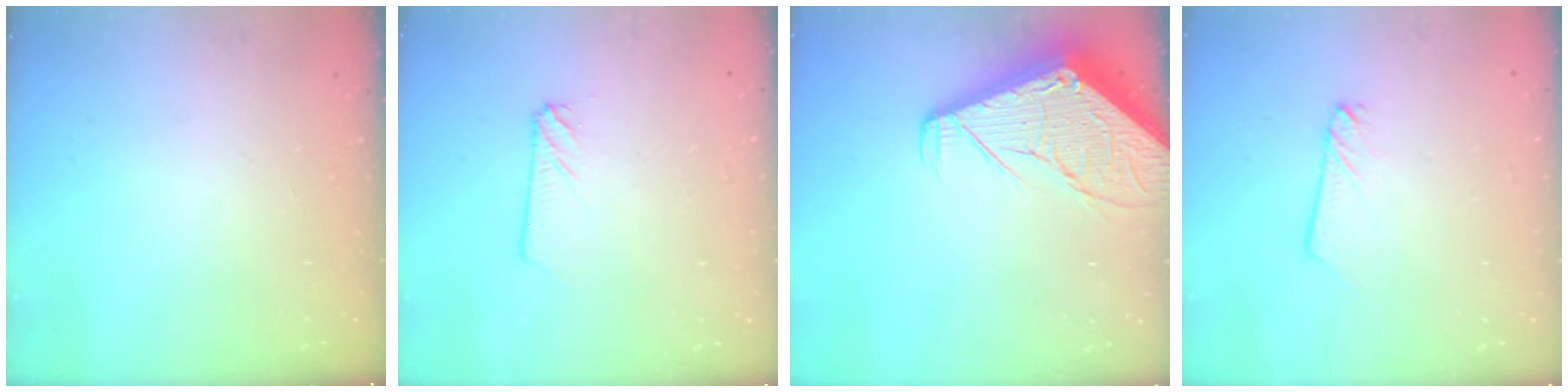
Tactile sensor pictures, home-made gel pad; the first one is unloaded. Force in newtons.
{"total": 2.7, "press": 2.7, "slide": 0.2}
{"total": 10.9, "press": 10.8, "slide": 1.2}
{"total": 2.1, "press": 2.1, "slide": 0.2}